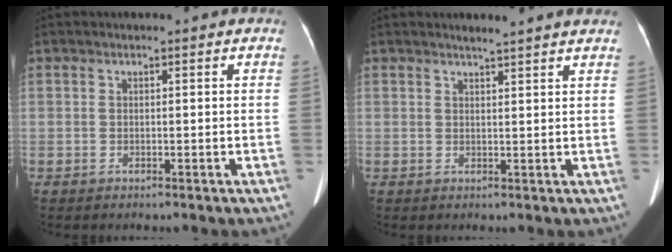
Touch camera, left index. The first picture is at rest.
{"total": 5.2, "force": [4.7, -0.2, 2.1], "torque": [-0.031, 0.012, 0.052]}